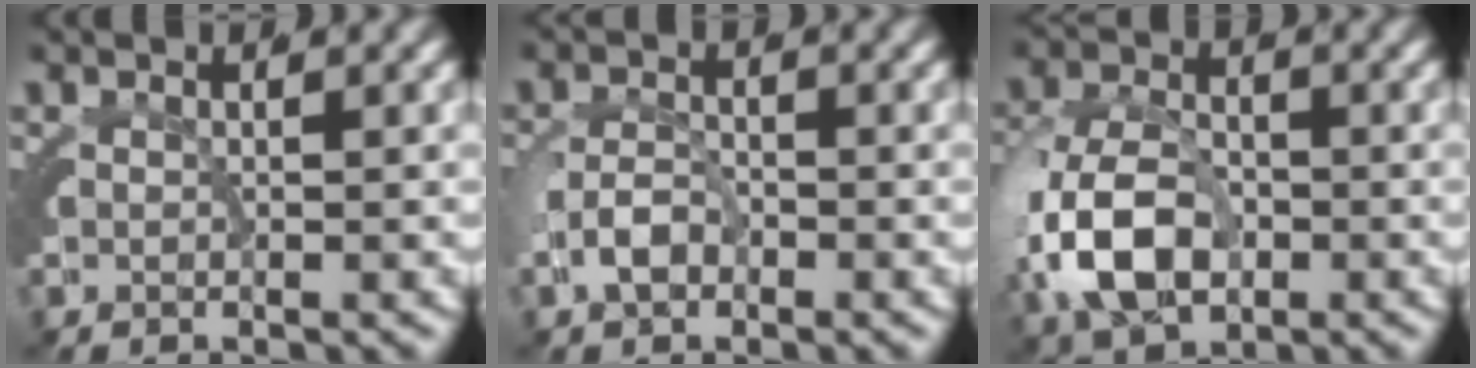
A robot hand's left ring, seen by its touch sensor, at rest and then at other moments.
{"total": 2.0, "force": [-1.0, 1.1, 1.4], "torque": [-0.028, -0.005, -0.015]}
{"total": 6.7, "force": [-1.4, 4.4, 4.8], "torque": [-0.113, -0.021, -0.011]}